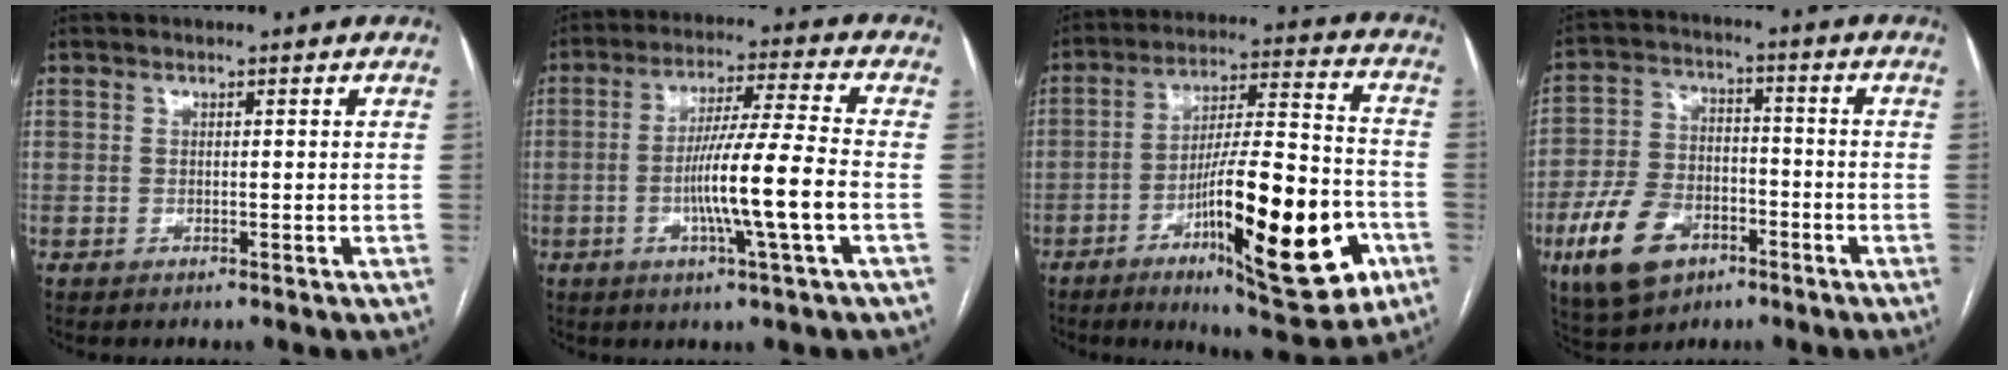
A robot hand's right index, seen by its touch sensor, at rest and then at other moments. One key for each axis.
{"total": 11.6, "fx": -2.8, "fy": -1.1, "fz": 11.2, "tx": -0.204, "ty": -0.005, "tz": -0.053}
{"total": 21.7, "fx": -8.3, "fy": 3.8, "fz": 19.7, "tx": -0.292, "ty": -0.001, "tz": -0.117}
{"total": 12.5, "fx": -6.2, "fy": 7.6, "fz": 7.8, "tx": -0.170, "ty": 0.007, "tz": -0.106}